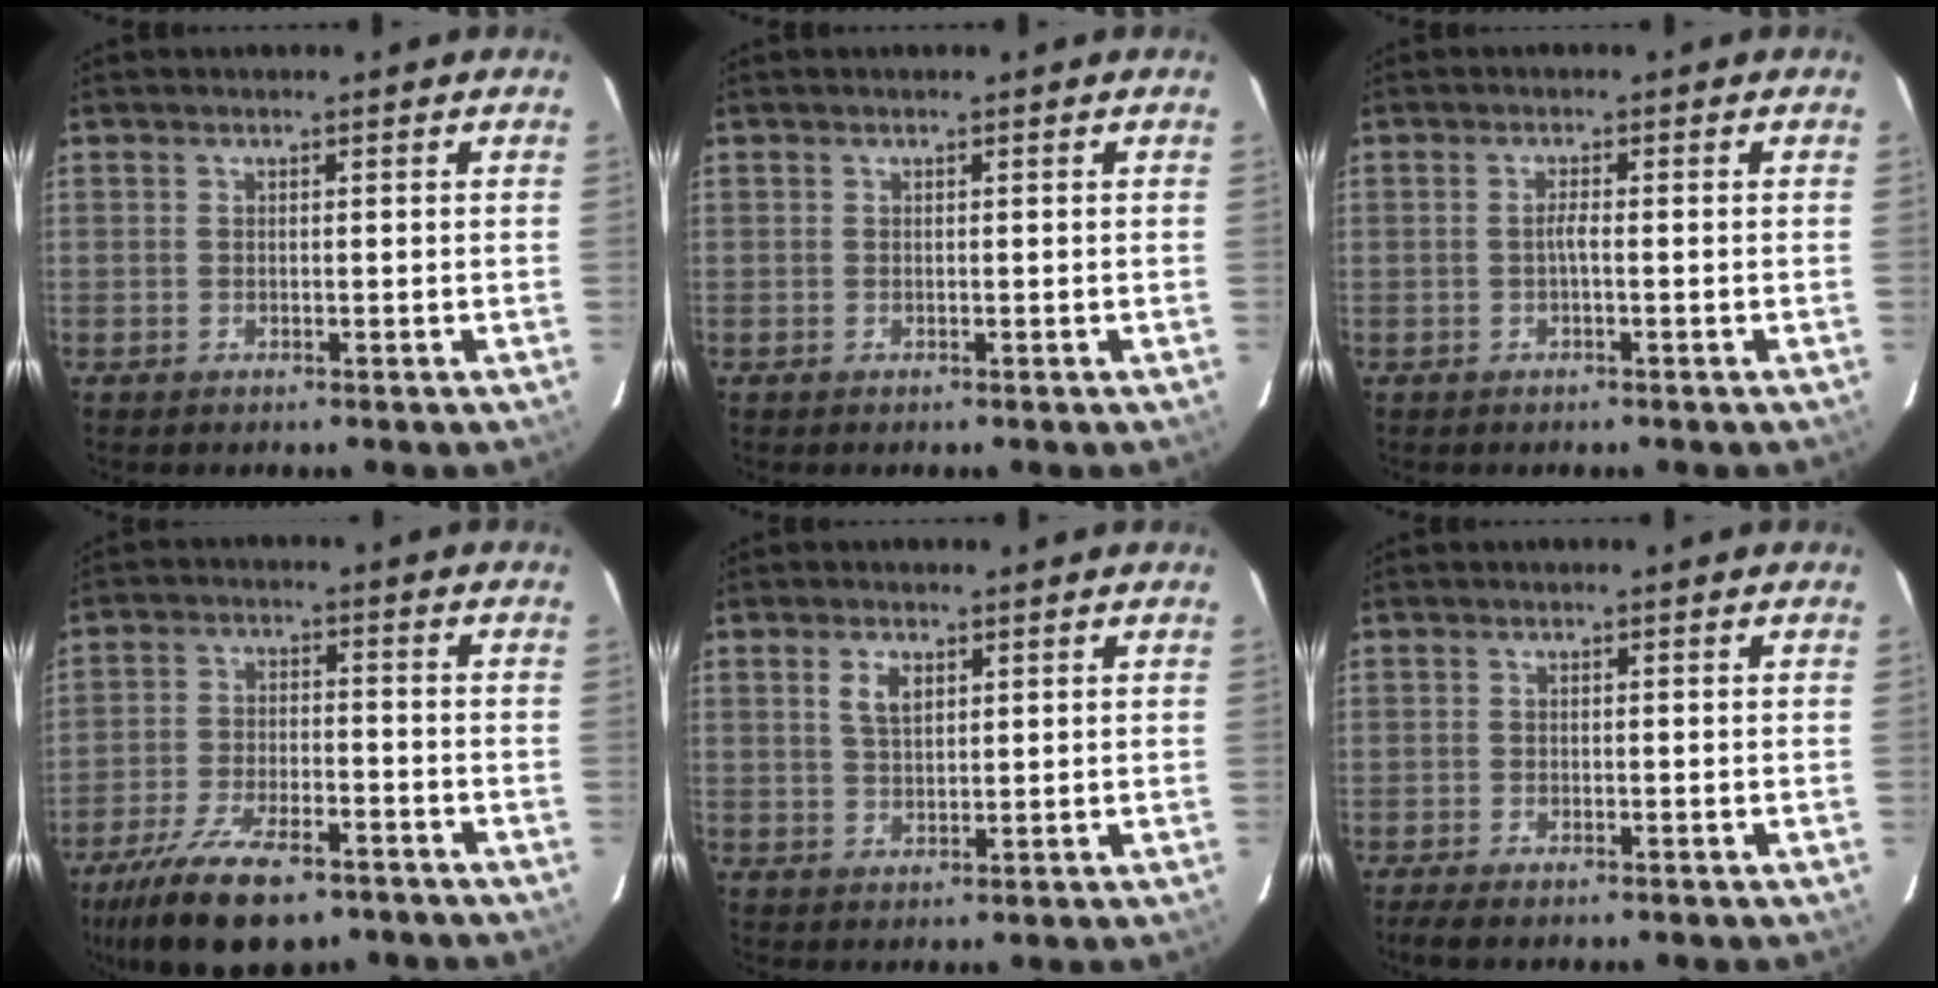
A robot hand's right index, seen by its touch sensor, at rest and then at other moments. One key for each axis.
{"total": 0.0}
{"total": 1.3, "fx": -0.4, "fy": 0.0, "fz": 1.2, "tx": -0.023, "ty": 0.004, "tz": -0.010}
{"total": 16.8, "fx": -11.8, "fy": 6.5, "fz": 10.0, "tx": -0.215, "ty": -0.032, "tz": -0.198}
{"total": 3.7, "fx": 1.6, "fy": 2.0, "fz": 2.7, "tx": -0.051, "ty": 0.005, "tz": 0.030}
{"total": 3.2, "fx": -2.5, "fy": 0.9, "fz": 1.9, "tx": -0.047, "ty": -0.011, "tz": -0.044}